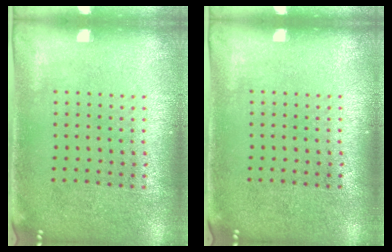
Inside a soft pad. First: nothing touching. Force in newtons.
{"total": 0.0}